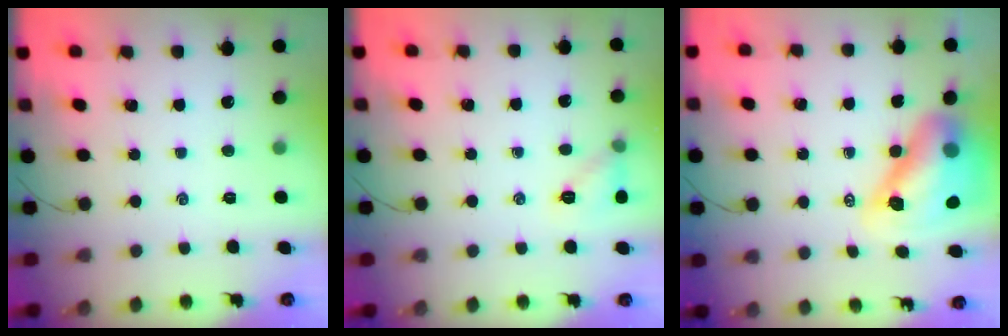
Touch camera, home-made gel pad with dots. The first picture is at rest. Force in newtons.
{"total": 6.9, "press": 6.8, "slide": 1.3}
{"total": 16.0, "press": 15.4, "slide": 4.4}